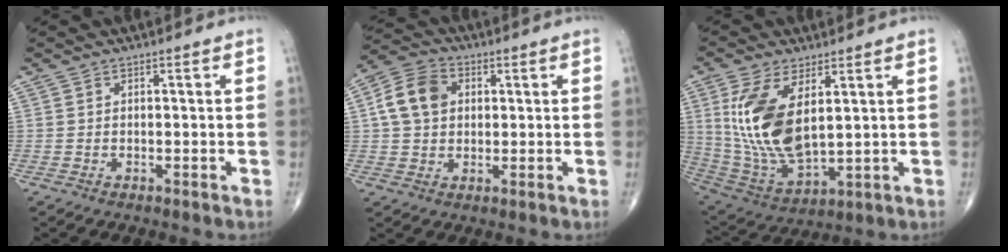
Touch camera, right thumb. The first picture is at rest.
{"total": 9.3, "force": [1.7, 7.0, 5.8], "torque": [-0.097, 0.013, 0.024]}
{"total": 16.4, "force": [3.9, 7.9, 13.8], "torque": [-0.274, -0.022, 0.095]}